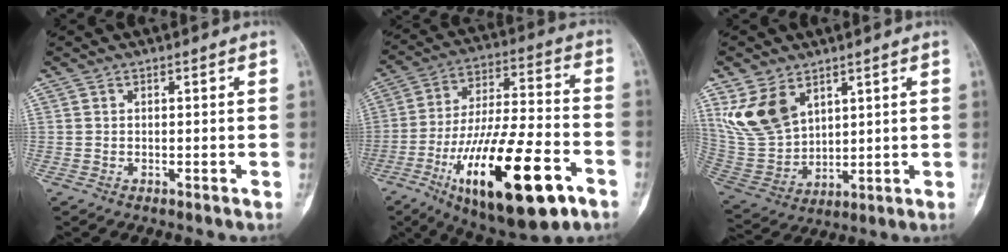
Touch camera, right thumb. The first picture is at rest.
{"total": 26.0, "force": [-11.3, 8.6, 21.8], "torque": [-0.388, 0.046, -0.177]}
{"total": 12.3, "force": [6.2, 8.0, 6.9], "torque": [-0.122, -0.024, 0.146]}